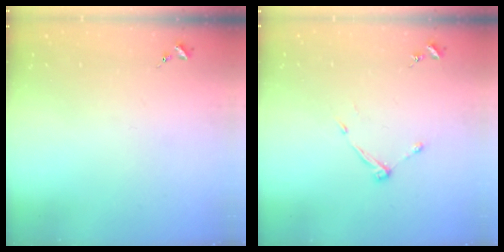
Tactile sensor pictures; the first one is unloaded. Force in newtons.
{"total": 5.5, "press": 5.5, "slide": 0.7}